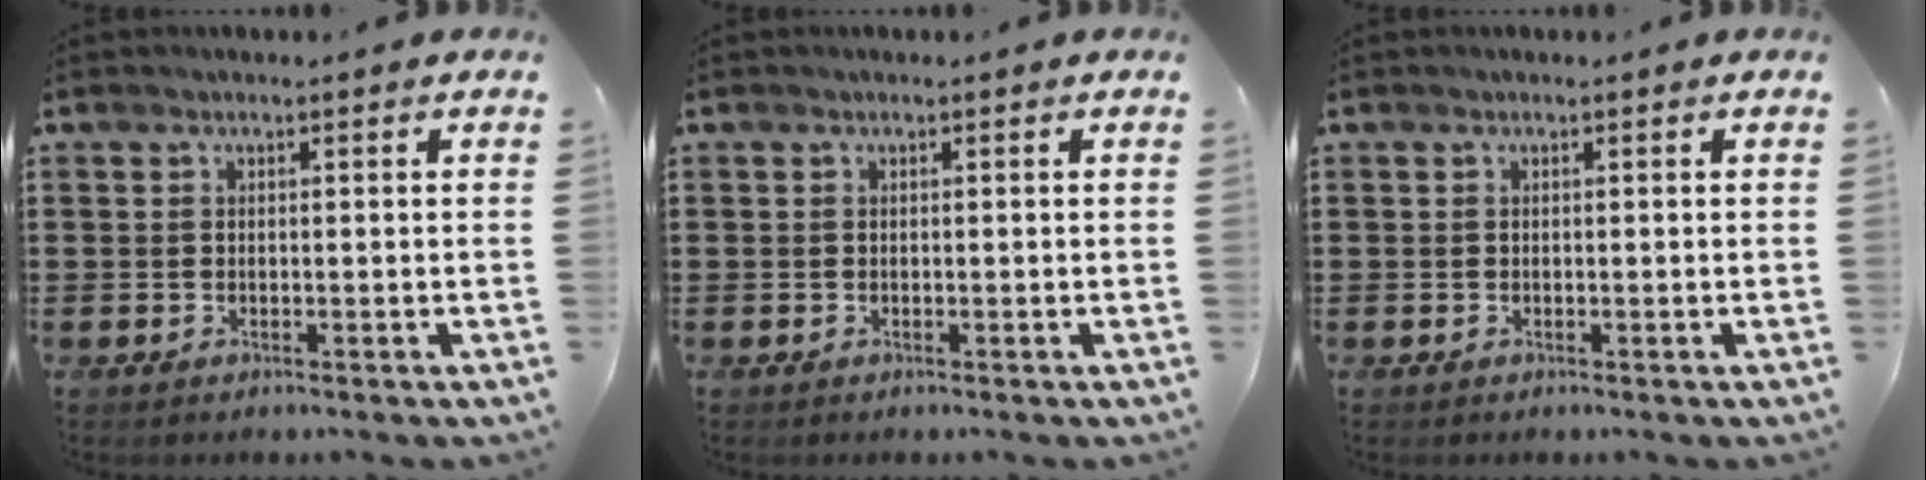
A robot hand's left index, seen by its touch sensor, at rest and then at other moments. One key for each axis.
{"total": 0.0}
{"total": 0.0}